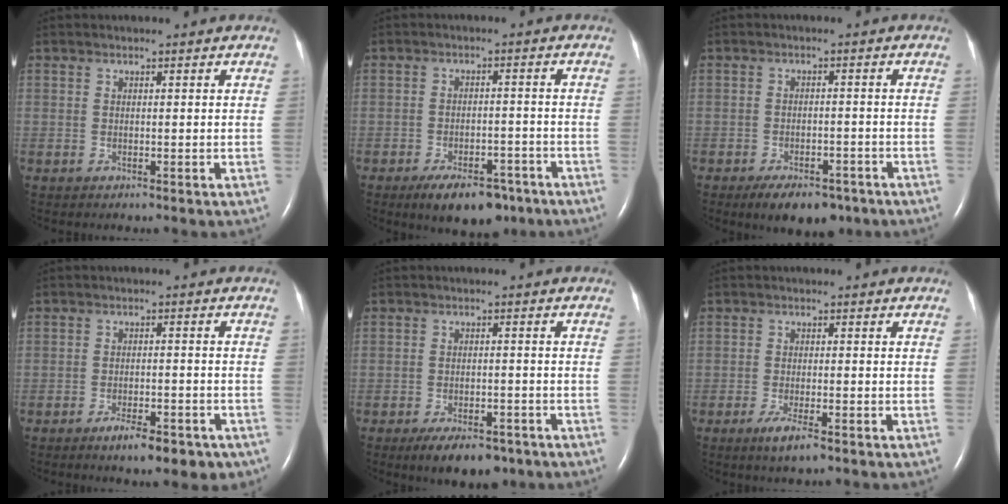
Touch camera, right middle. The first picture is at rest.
{"total": 9.0, "force": [-6.4, 4.0, 4.9], "torque": [-0.072, 0.000, -0.095]}
{"total": 7.9, "force": [-5.8, 3.5, 4.0], "torque": [-0.057, 0.001, -0.085]}
{"total": 6.3, "force": [-4.4, 2.0, 4.1], "torque": [-0.053, -0.002, -0.058]}
{"total": 7.6, "force": [-5.6, 3.1, 4.0], "torque": [-0.061, -0.001, -0.082]}
{"total": 3.6, "force": [-2.2, 0.5, 2.8], "torque": [-0.058, -0.008, -0.038]}